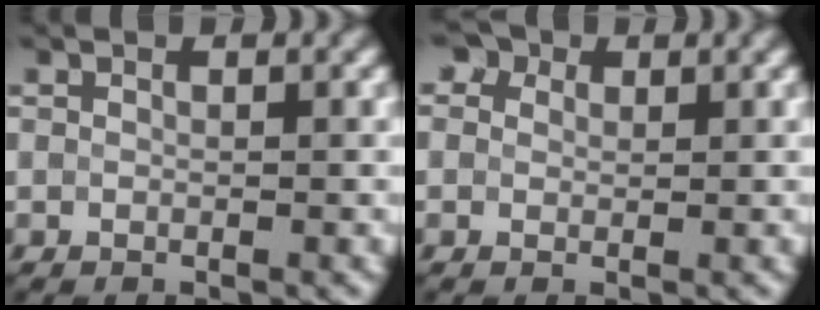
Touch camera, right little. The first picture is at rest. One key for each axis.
{"total": 4.1, "fx": 2.2, "fy": 2.8, "fz": 1.9, "tx": -0.027, "ty": 0.030, "tz": 0.001}